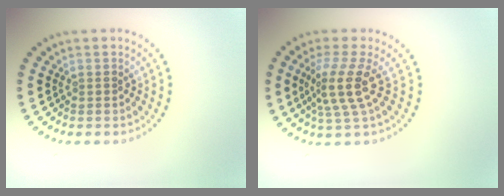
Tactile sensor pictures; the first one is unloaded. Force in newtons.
{"total": 3.7, "press": 2.8, "slide": 2.3}